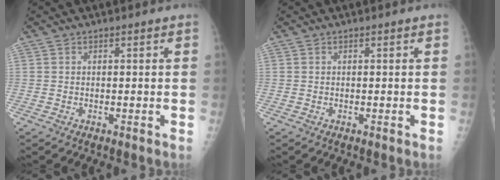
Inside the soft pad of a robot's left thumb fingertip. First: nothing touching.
{"total": 0.0}